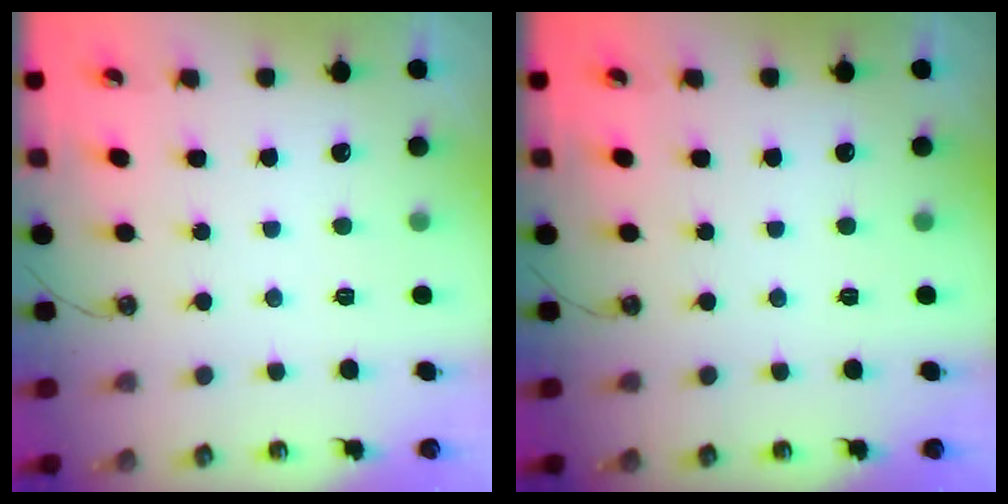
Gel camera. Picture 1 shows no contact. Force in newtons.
{"total": 0.0}